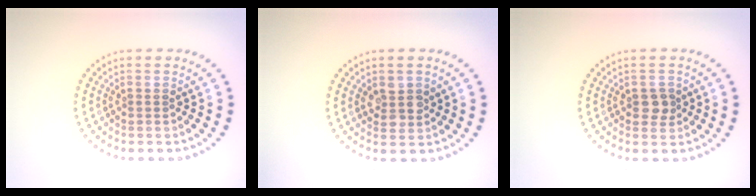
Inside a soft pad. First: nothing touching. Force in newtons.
{"total": 2.2, "press": 2.1, "slide": 0.7}
{"total": 1.6, "press": 1.6, "slide": 0.2}